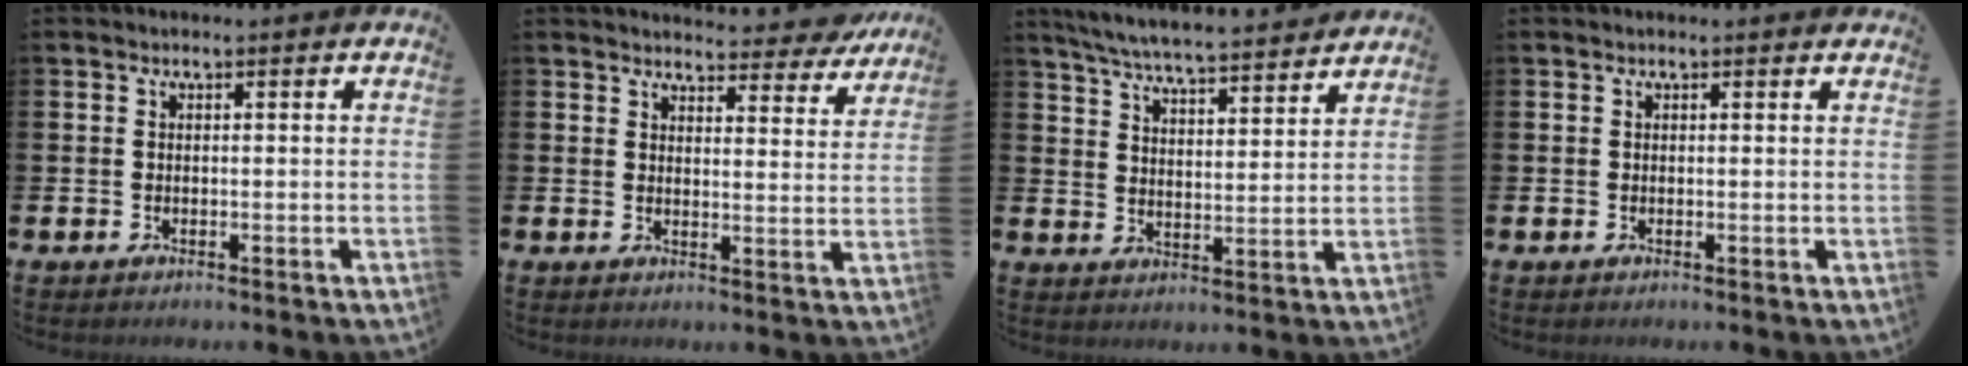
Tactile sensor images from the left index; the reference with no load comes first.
{"total": 4.4, "force": [4.3, 0.7, 0.4], "torque": [-0.010, -0.031, 0.074]}
{"total": 6.4, "force": [6.3, 0.2, 1.5], "torque": [-0.054, -0.045, 0.110]}
{"total": 0.0}